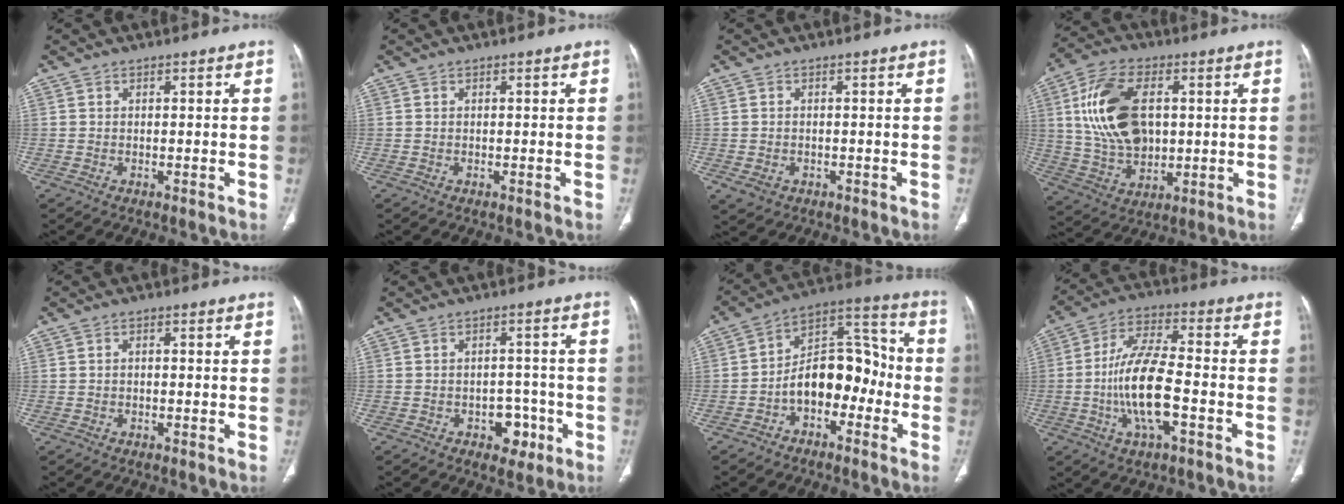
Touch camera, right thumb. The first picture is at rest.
{"total": 0.0}
{"total": 2.6, "force": [-0.8, 2.2, 1.2], "torque": [-0.022, 0.003, -0.003]}
{"total": 16.9, "force": [3.2, 10.3, 13.0], "torque": [-0.234, -0.006, 0.064]}
{"total": 0.9, "force": [-0.1, 0.7, 0.6], "torque": [-0.009, 0.003, -0.002]}
{"total": 5.7, "force": [-2.5, 4.0, 3.1], "torque": [-0.012, 0.025, -0.027]}
{"total": 13.9, "force": [-3.8, 8.8, 10.1], "torque": [-0.120, 0.067, -0.069]}
{"total": 13.8, "force": [-3.3, 5.0, 12.5], "torque": [-0.247, 0.023, -0.064]}